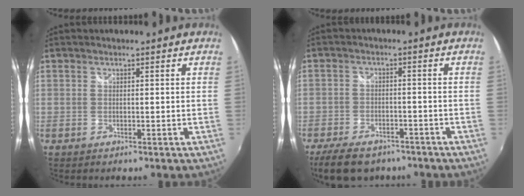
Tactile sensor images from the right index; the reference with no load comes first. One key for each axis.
{"total": 10.9, "fx": -8.3, "fy": 5.2, "fz": 4.9, "tx": -0.122, "ty": -0.008, "tz": -0.131}